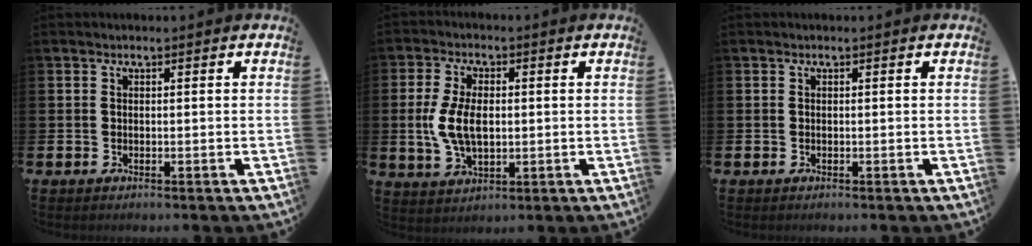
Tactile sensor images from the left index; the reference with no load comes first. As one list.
[{"total": 7.0, "force": [0.3, 4.0, 5.8], "torque": [-0.115, 0.000, -0.001]}, {"total": 0.0}]